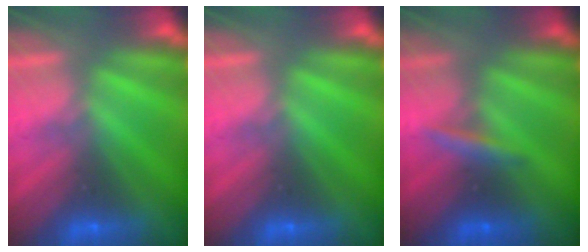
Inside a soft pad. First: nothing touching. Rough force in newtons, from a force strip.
{"total": 0.0}
{"total": 2.4}